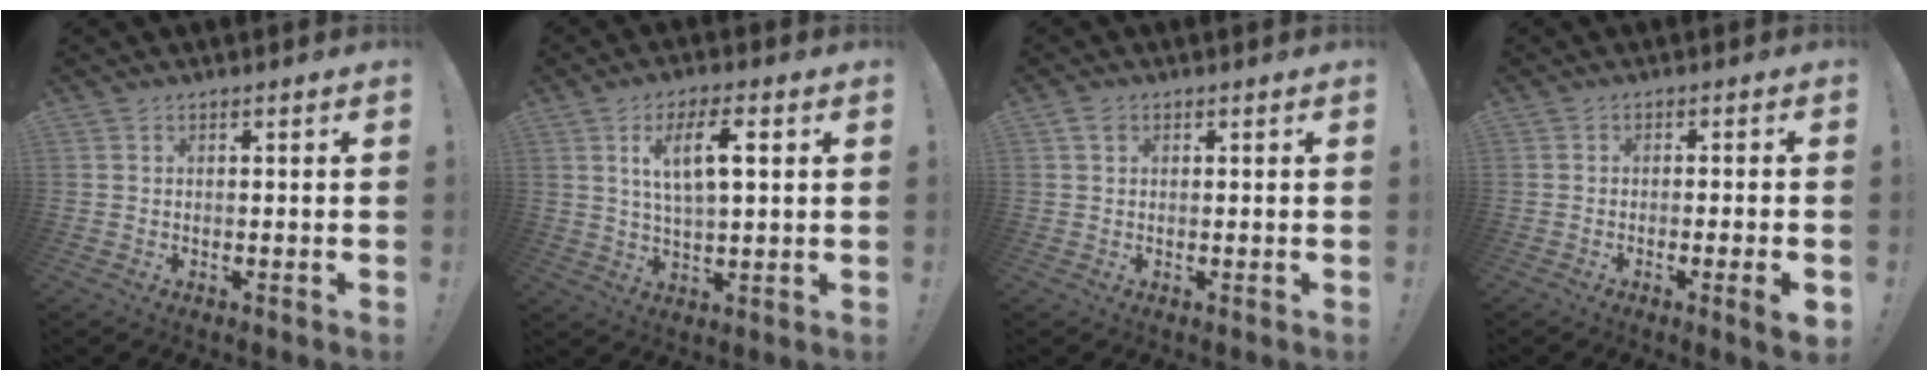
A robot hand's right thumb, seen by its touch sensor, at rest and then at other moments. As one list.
[{"total": 10.2, "force": [3.2, 3.6, 8.9], "torque": [-0.156, 0.007, 0.053]}, {"total": 1.8, "force": [1.1, 1.1, 0.9], "torque": [-0.017, 0.001, 0.020]}, {"total": 5.0, "force": [-1.6, 0.0, 4.7], "torque": [-0.076, 0.000, -0.021]}]